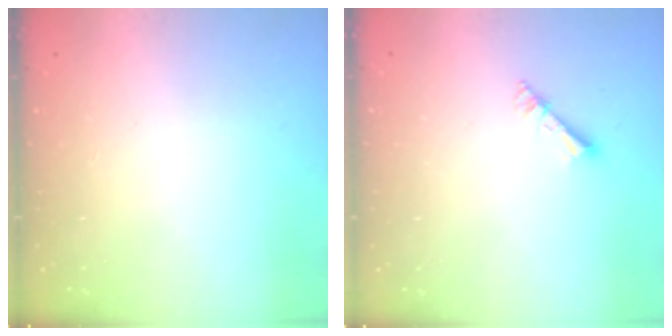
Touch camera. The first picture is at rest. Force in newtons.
{"total": 3.0, "press": 3.0, "slide": 0.3}